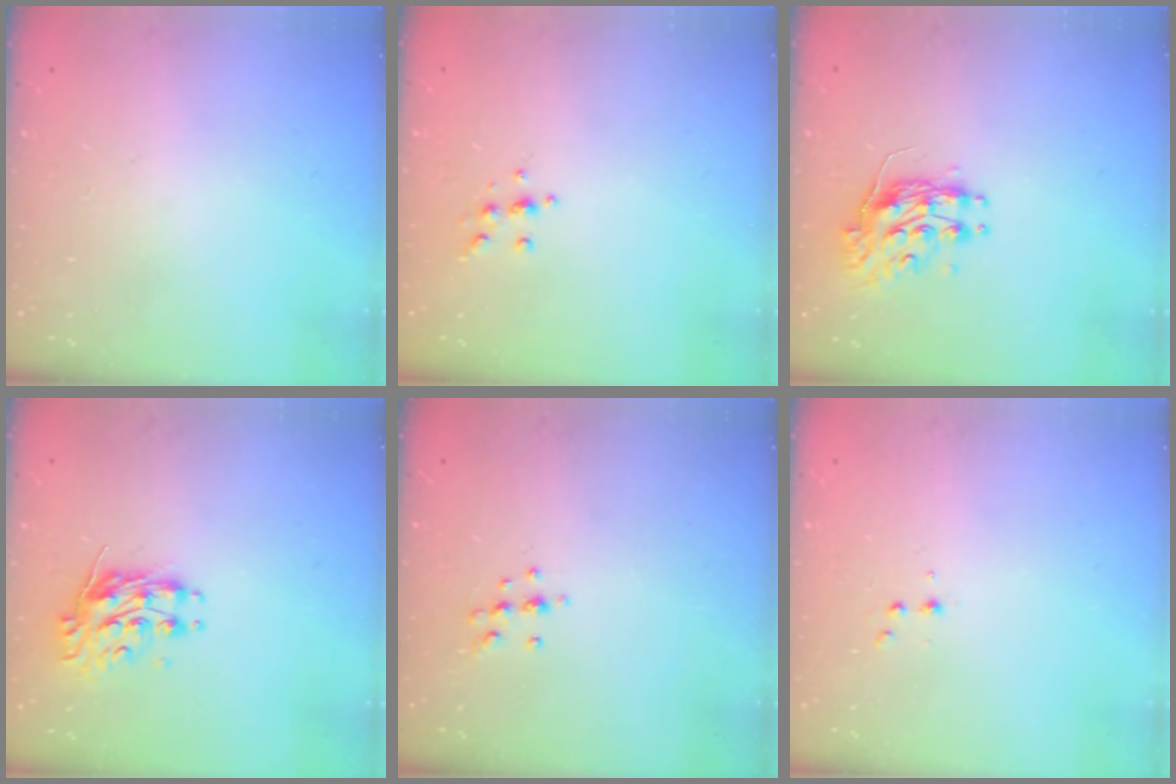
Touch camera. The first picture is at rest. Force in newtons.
{"total": 5.4, "press": 5.3, "slide": 0.6}
{"total": 10.0, "press": 10.0, "slide": 0.0}
{"total": 10.4, "press": 10.4, "slide": 0.5}
{"total": 6.9, "press": 6.8, "slide": 1.2}
{"total": 3.2, "press": 3.1, "slide": 1.0}